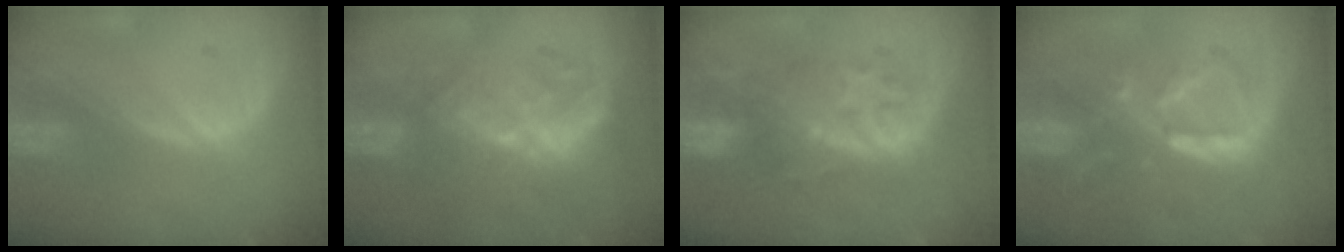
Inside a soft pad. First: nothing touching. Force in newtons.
{"total": 10.0, "press": 8.7, "slide": 5.1}
{"total": 8.4, "press": 8.2, "slide": 2.0}
{"total": 8.2, "press": 7.4, "slide": 3.6}